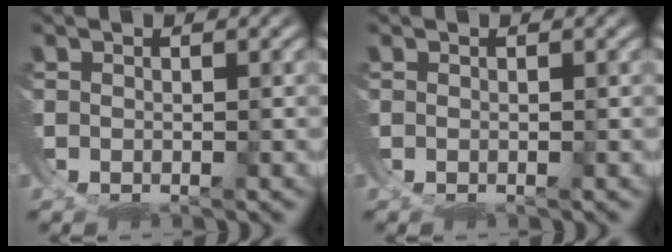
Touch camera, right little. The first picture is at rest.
{"total": 0.0}